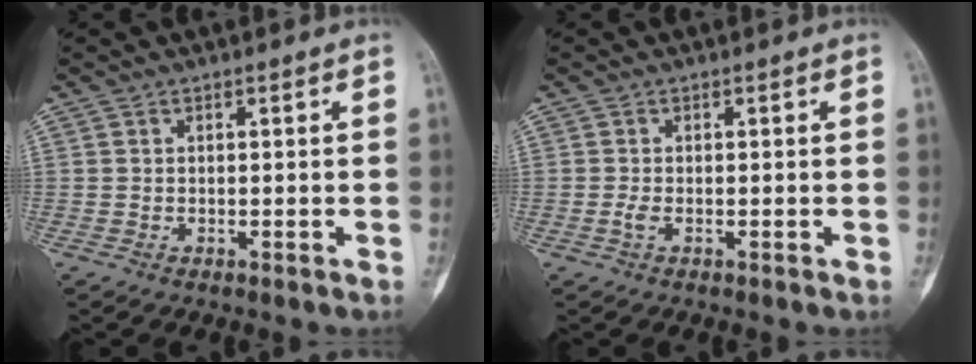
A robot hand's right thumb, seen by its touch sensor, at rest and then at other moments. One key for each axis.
{"total": 1.1, "fx": -0.4, "fy": 0.3, "fz": 0.9, "tx": -0.027, "ty": -0.003, "tz": -0.010}